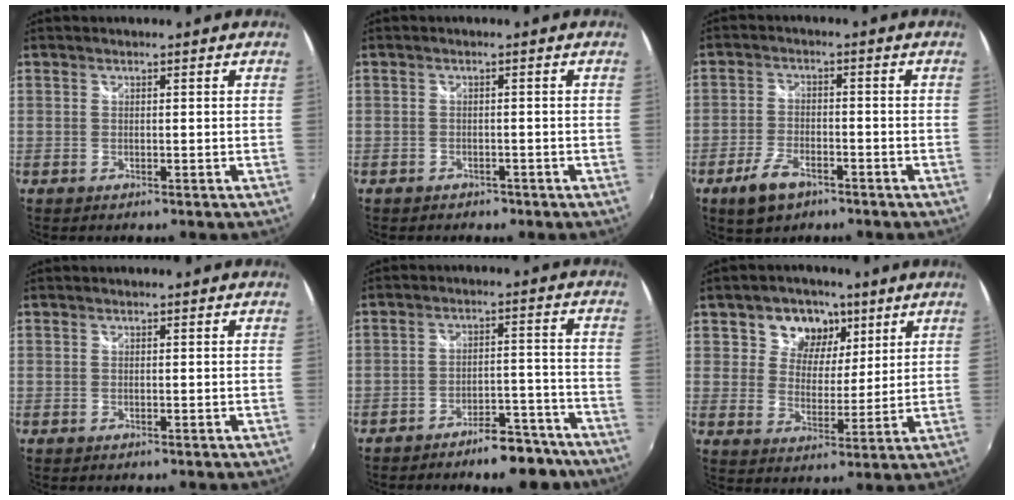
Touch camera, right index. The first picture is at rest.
{"total": 2.4, "force": [-1.7, 1.5, 0.6], "torque": [-0.017, -0.005, -0.023]}
{"total": 7.0, "force": [-4.4, 3.5, 4.1], "torque": [-0.104, -0.007, -0.077]}
{"total": 0.0}
{"total": 10.9, "force": [-9.3, 3.6, 4.4], "torque": [-0.066, 0.029, -0.111]}
{"total": 8.9, "force": [4.4, 7.0, 3.3], "torque": [-0.060, 0.009, 0.071]}